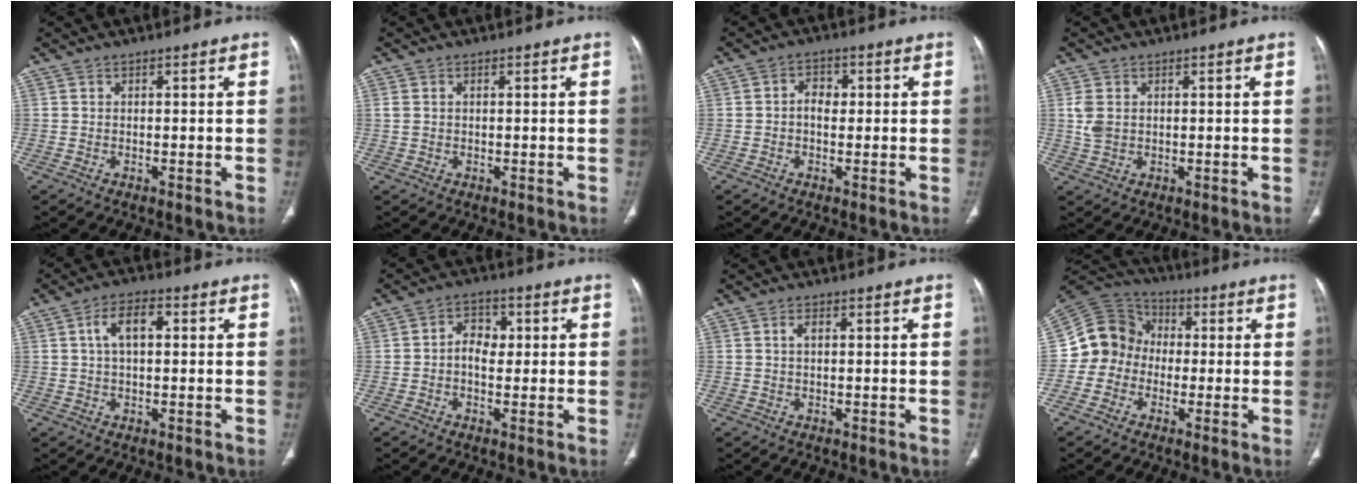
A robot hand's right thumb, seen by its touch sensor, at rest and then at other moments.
{"total": 1.6, "force": [0.3, 1.1, 1.1], "torque": [-0.031, 0.009, 0.011]}
{"total": 3.5, "force": [0.1, 2.6, 2.3], "torque": [-0.026, 0.013, -0.005]}
{"total": 3.6, "force": [0.6, 2.6, 2.3], "torque": [-0.051, 0.000, 0.018]}
{"total": 6.2, "force": [1.2, 3.2, 5.1], "torque": [-0.093, 0.015, 0.020]}
{"total": 5.1, "force": [0.1, 3.7, 3.5], "torque": [-0.037, 0.015, -0.005]}
{"total": 1.5, "force": [0.4, 0.7, 1.3], "torque": [-0.028, 0.003, 0.008]}
{"total": 10.6, "force": [-1.5, 9.8, 3.8], "torque": [-0.049, 0.040, -0.041]}